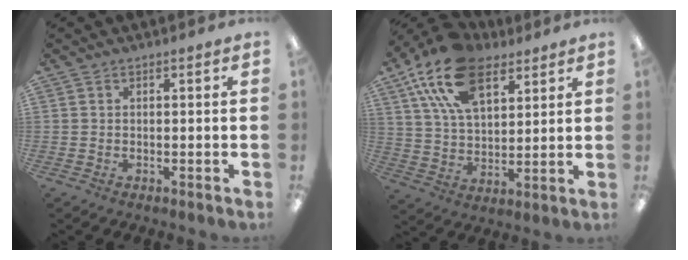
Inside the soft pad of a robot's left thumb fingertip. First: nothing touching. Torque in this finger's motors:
{"motor_torque": [0.29, 0.36, 1.71, -1.05, 0.41]}